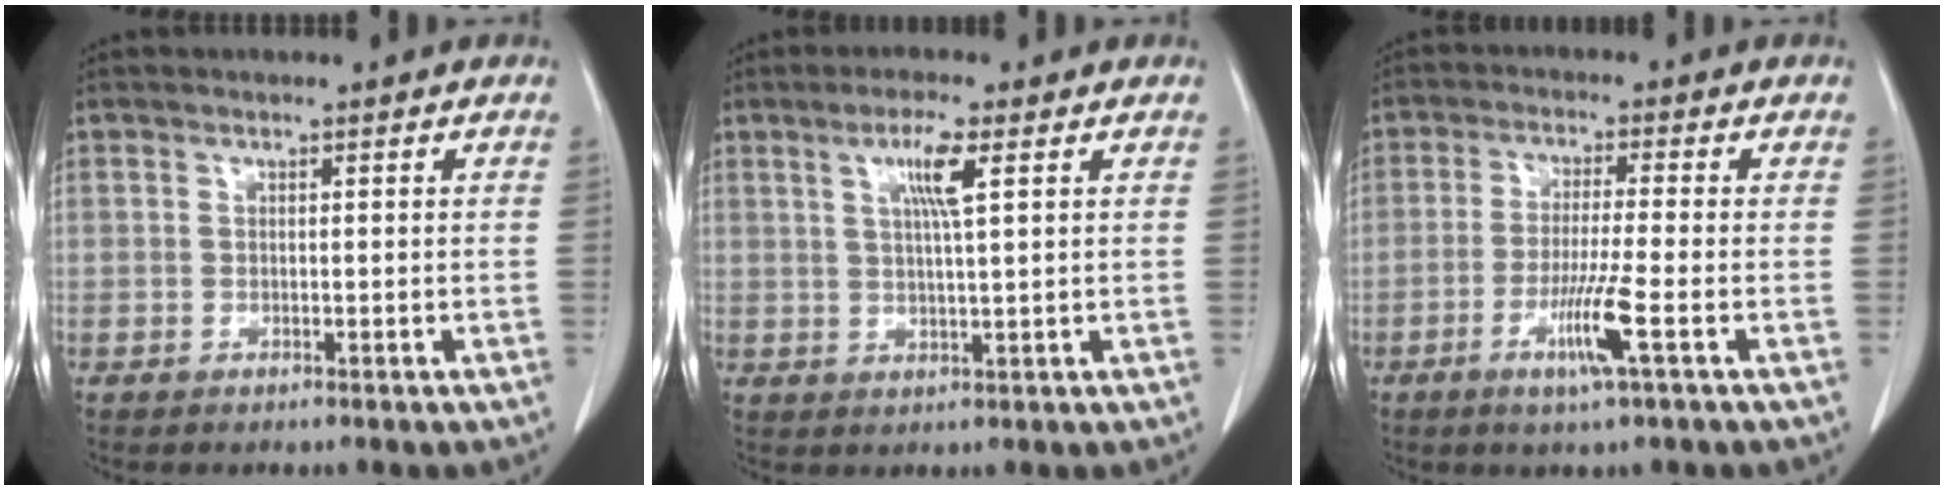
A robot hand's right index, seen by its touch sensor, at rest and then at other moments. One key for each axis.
{"total": 4.9, "fx": 1.9, "fy": -0.2, "fz": 4.6, "tx": -0.084, "ty": 0.000, "tz": 0.035}
{"total": 6.7, "fx": -2.8, "fy": -0.7, "fz": 6.1, "tx": -0.116, "ty": -0.017, "tz": -0.053}